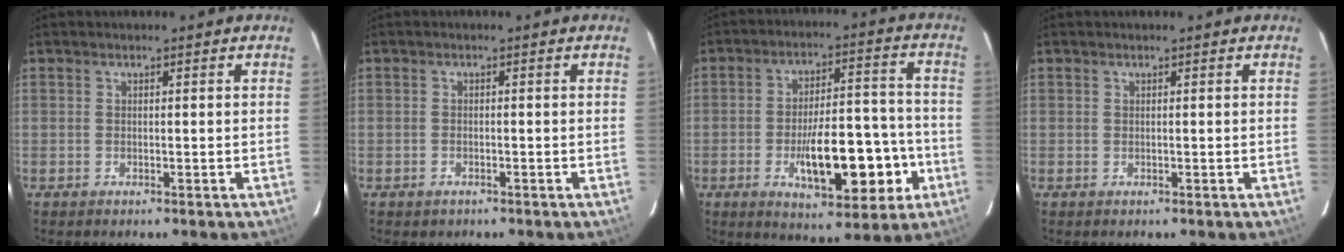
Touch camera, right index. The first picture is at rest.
{"total": 1.0, "force": [-0.7, 0.6, 0.3], "torque": [-0.011, 0.001, -0.005]}
{"total": 14.7, "force": [-4.8, 4.8, 13.0], "torque": [-0.198, 0.017, -0.066]}
{"total": 0.0}